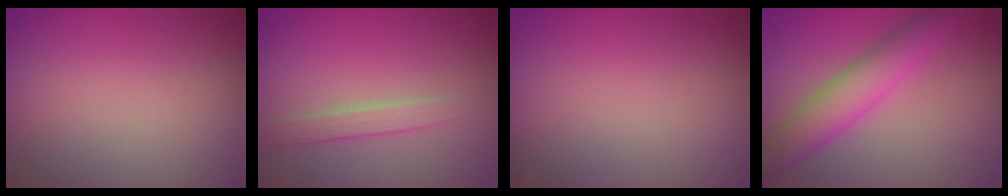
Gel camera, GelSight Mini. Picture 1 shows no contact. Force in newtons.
{"total": 1.5, "press": 1.5, "slide": 0.0}
{"total": 0.0}
{"total": 4.1, "press": 4.1, "slide": 0.1}